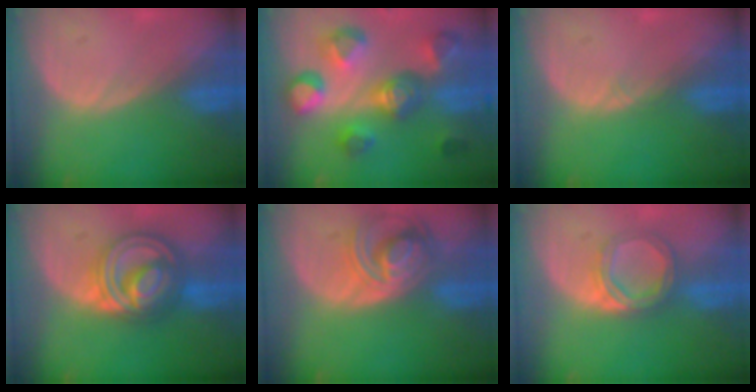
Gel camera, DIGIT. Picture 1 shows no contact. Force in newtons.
{"total": 11.0, "press": 10.0, "slide": 4.6}
{"total": 0.5, "press": 0.5, "slide": 0.1}
{"total": 9.2, "press": 9.2, "slide": 0.6}
{"total": 8.0, "press": 7.0, "slide": 3.8}
{"total": 5.1, "press": 5.0, "slide": 1.0}